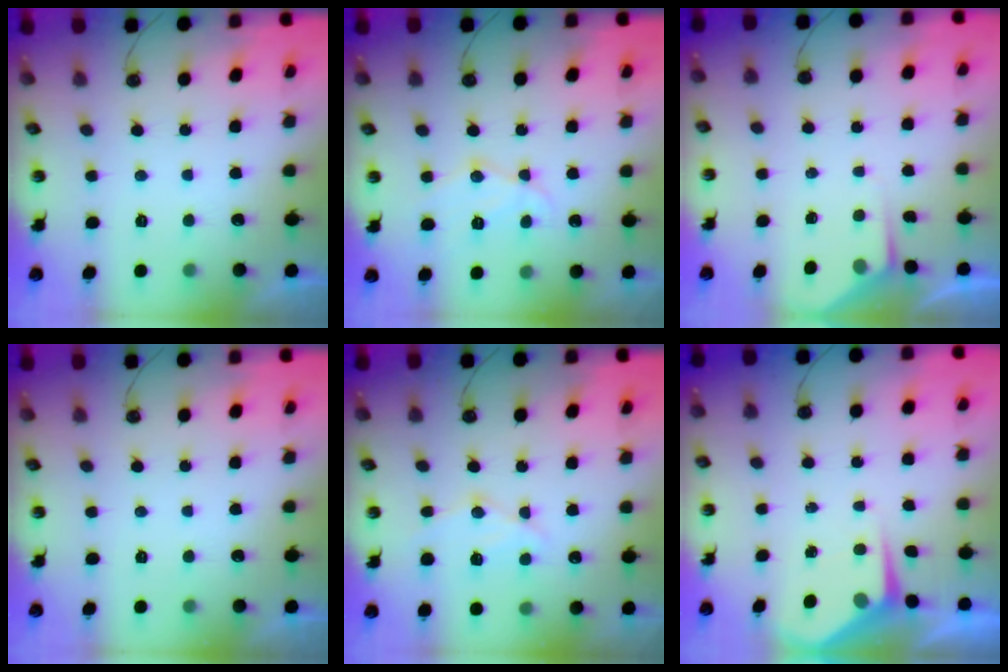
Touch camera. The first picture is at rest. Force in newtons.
{"total": 12.5, "press": 12.5, "slide": 0.4}
{"total": 3.5, "press": 3.5, "slide": 0.5}
{"total": 0.0}
{"total": 10.8, "press": 10.8, "slide": 0.5}
{"total": 5.4, "press": 5.3, "slide": 0.6}